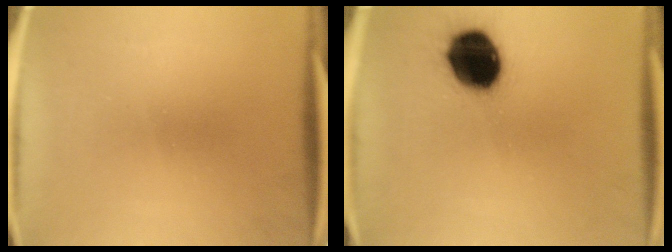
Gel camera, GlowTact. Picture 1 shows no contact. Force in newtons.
{"total": 16.7}